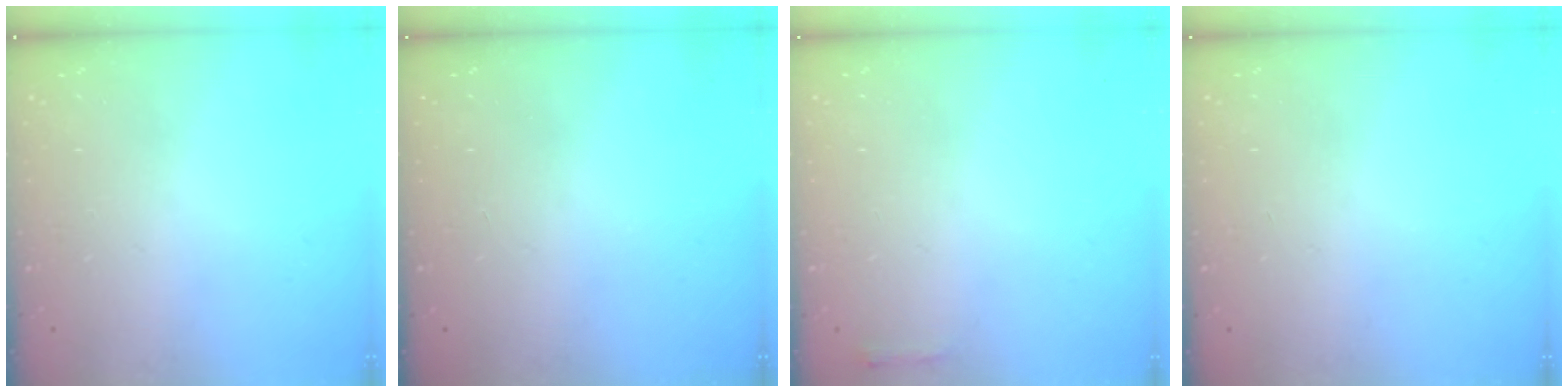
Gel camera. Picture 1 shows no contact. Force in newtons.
{"total": 0.0}
{"total": 2.3, "press": 2.3, "slide": 0.5}
{"total": 0.0}